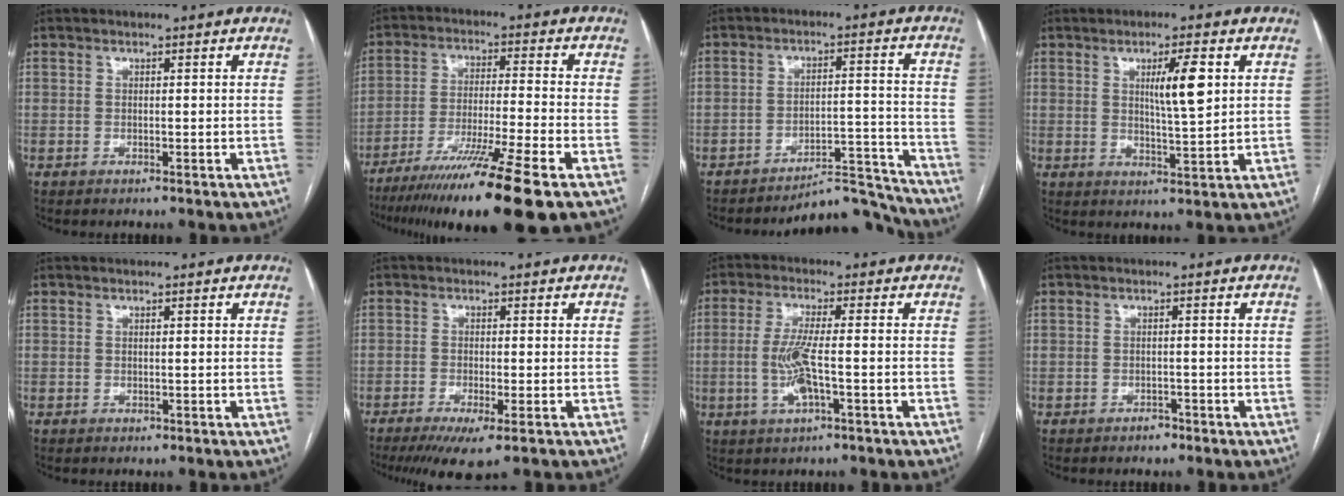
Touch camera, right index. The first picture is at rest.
{"total": 16.7, "force": [-11.5, -1.3, 12.0], "torque": [-0.185, -0.046, -0.193]}
{"total": 10.0, "force": [-9.9, 1.0, -0.1], "torque": [0.024, 0.049, -0.143]}
{"total": 6.3, "force": [1.9, 0.4, 6.0], "torque": [-0.100, -0.001, 0.033]}
{"total": 0.0}
{"total": 6.1, "force": [-3.5, 0.7, 4.9], "torque": [-0.078, -0.016, -0.057]}
{"total": 6.3, "force": [-1.5, 0.6, 6.1], "torque": [-0.131, -0.006, -0.029]}
{"total": 1.3, "force": [-1.0, 0.7, 0.4], "torque": [-0.007, 0.002, -0.014]}